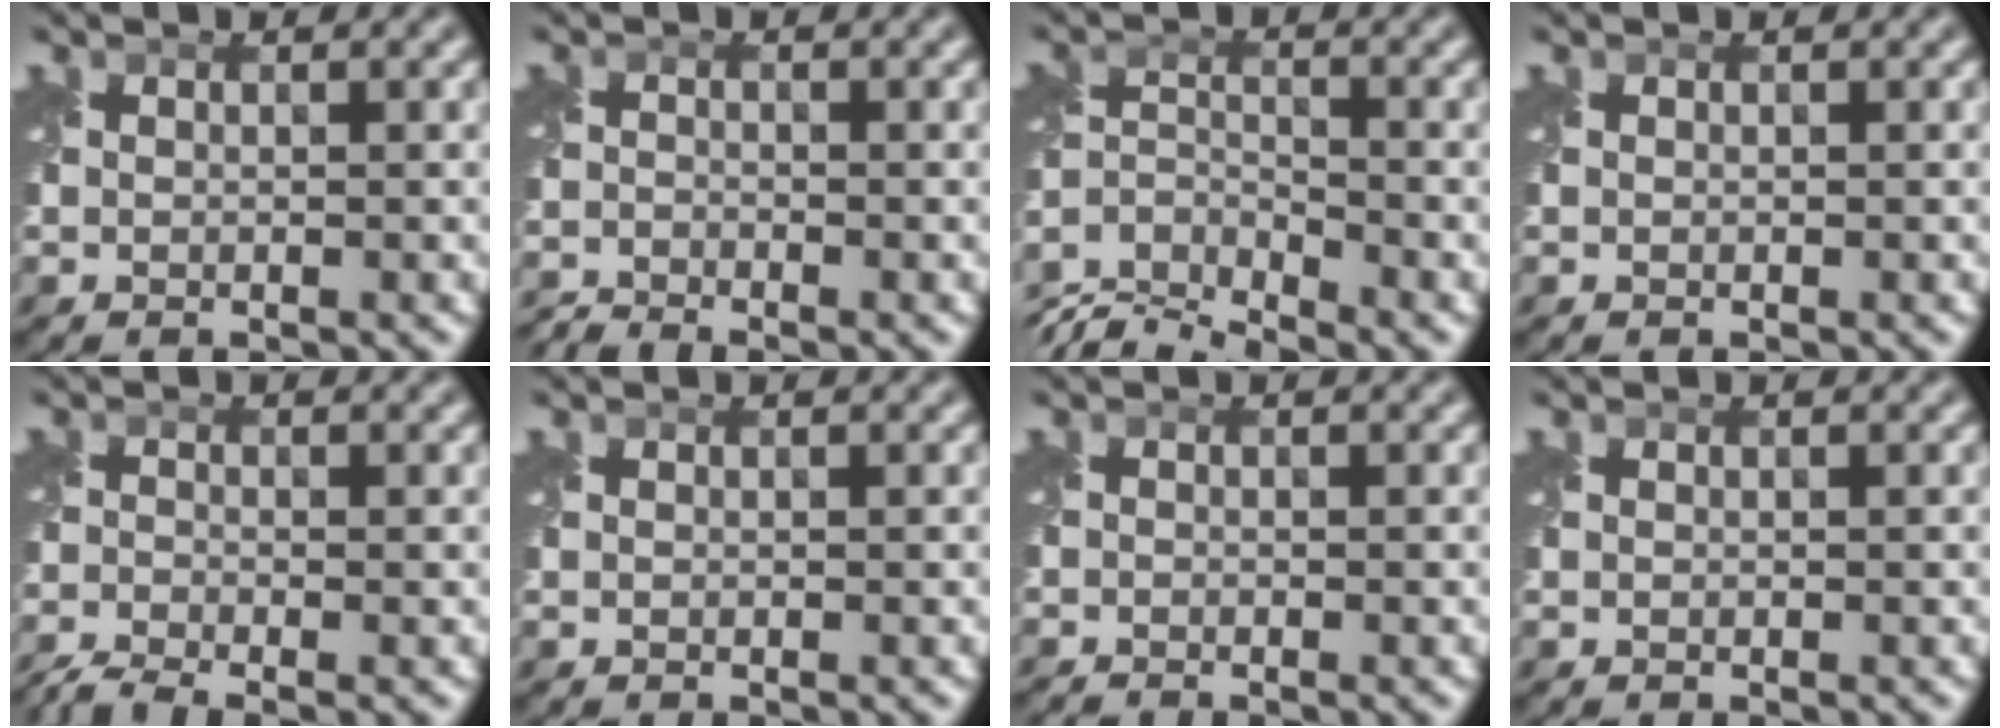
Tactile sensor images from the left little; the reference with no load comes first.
{"total": 2.3, "force": [-2.2, 0.0, 0.3], "torque": [-0.013, -0.008, -0.054]}
{"total": 5.9, "force": [-5.5, 1.2, 1.7], "torque": [-0.035, -0.011, -0.108]}
{"total": 0.0}
{"total": 3.1, "force": [-2.8, 0.5, 1.4], "torque": [-0.032, -0.016, -0.068]}
{"total": 0.0}
{"total": 1.0, "force": [-1.0, 0.0, 0.0], "torque": [-0.001, -0.009, -0.022]}
{"total": 0.0}